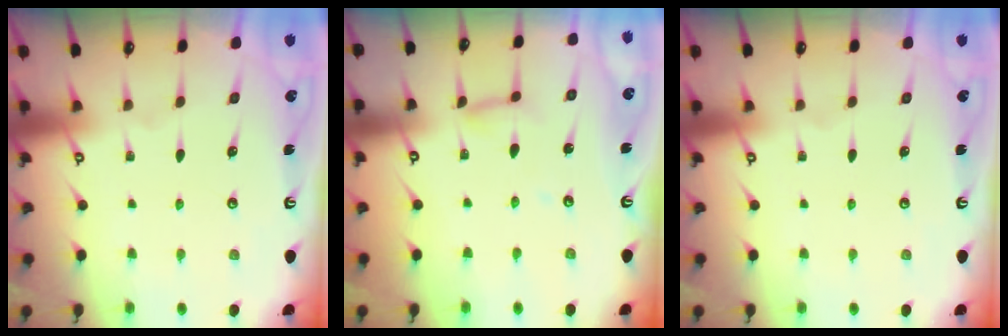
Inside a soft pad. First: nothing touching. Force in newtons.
{"total": 6.0, "press": 6.0, "slide": 0.4}
{"total": 0.0}